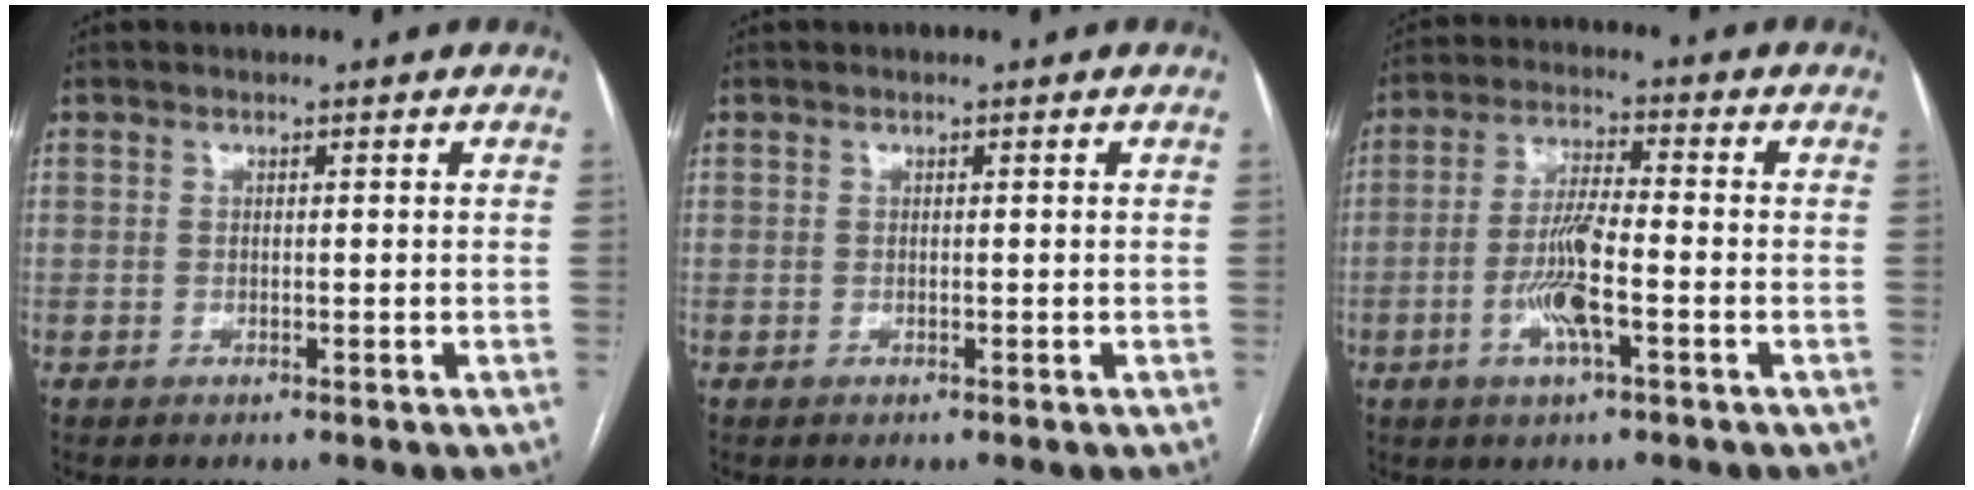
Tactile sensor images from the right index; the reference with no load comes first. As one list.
[{"total": 0.0}, {"total": 7.9, "force": [-2.5, 1.1, 7.5], "torque": [-0.149, 0.000, -0.049]}]